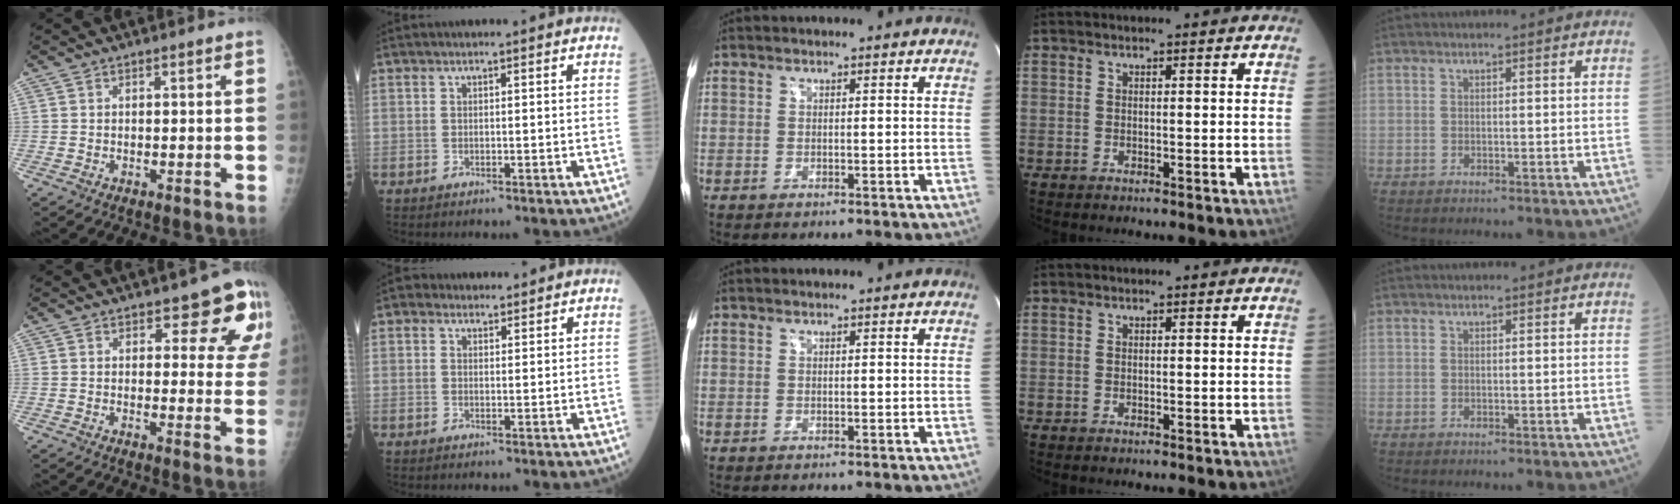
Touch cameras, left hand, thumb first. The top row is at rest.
{"thumb": {"total": 9.7, "force": [6.0, 4.6, 6.2], "torque": [-0.026, -0.035, 0.065]}, "index": {"total": 2.5, "force": [1.9, 1.5, 0.4], "torque": [0.001, 0.014, 0.028]}}